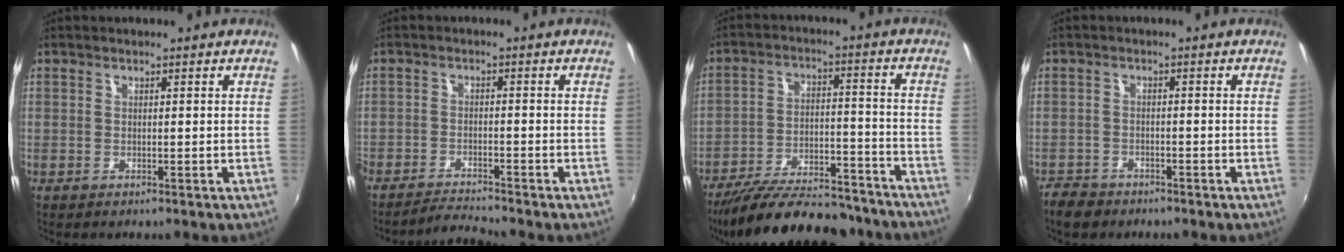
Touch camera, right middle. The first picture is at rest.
{"total": 4.5, "force": [-4.4, -0.6, 0.7], "torque": [-0.035, -0.009, -0.084]}
{"total": 24.2, "force": [-20.8, 6.7, 10.6], "torque": [-0.194, -0.011, -0.290]}
{"total": 4.8, "force": [-3.9, 2.4, 1.1], "torque": [-0.043, -0.002, -0.071]}